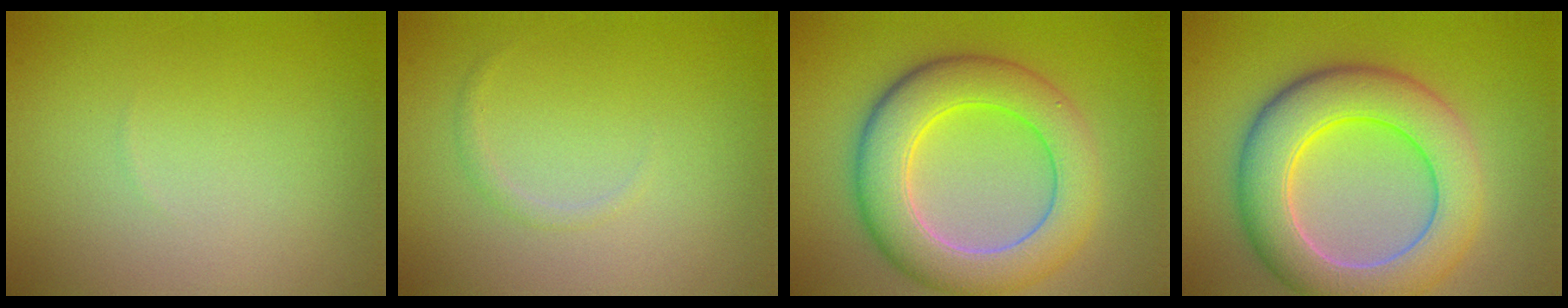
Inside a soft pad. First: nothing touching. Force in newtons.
{"total": 0.7, "press": 0.7, "slide": 0.1}
{"total": 8.2, "press": 8.2, "slide": 0.3}
{"total": 8.8, "press": 8.8, "slide": 0.2}